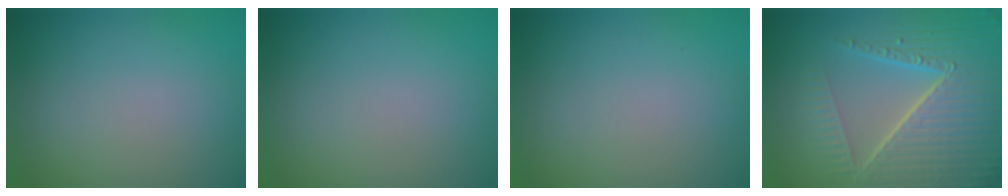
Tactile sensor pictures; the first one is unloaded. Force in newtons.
{"total": 0.0}
{"total": 0.0}
{"total": 8.7, "press": 6.1, "slide": 6.2}